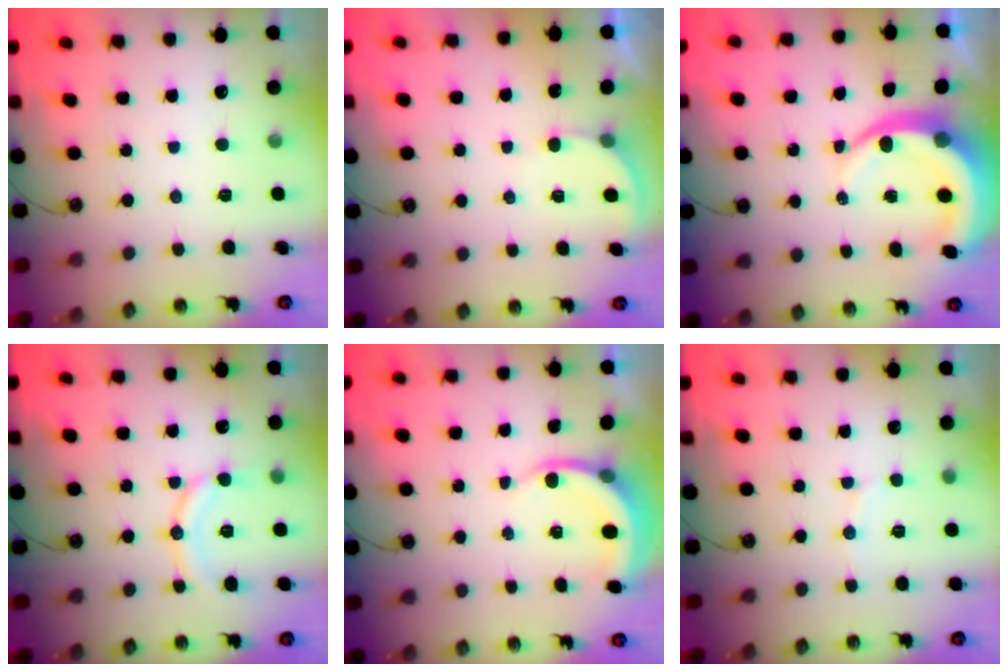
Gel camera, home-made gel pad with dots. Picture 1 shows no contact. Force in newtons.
{"total": 2.7, "press": 2.7, "slide": 0.3}
{"total": 9.6, "press": 9.5, "slide": 1.2}
{"total": 10.9, "press": 10.8, "slide": 0.7}
{"total": 6.2, "press": 6.2, "slide": 0.4}
{"total": 5.5, "press": 5.3, "slide": 1.6}